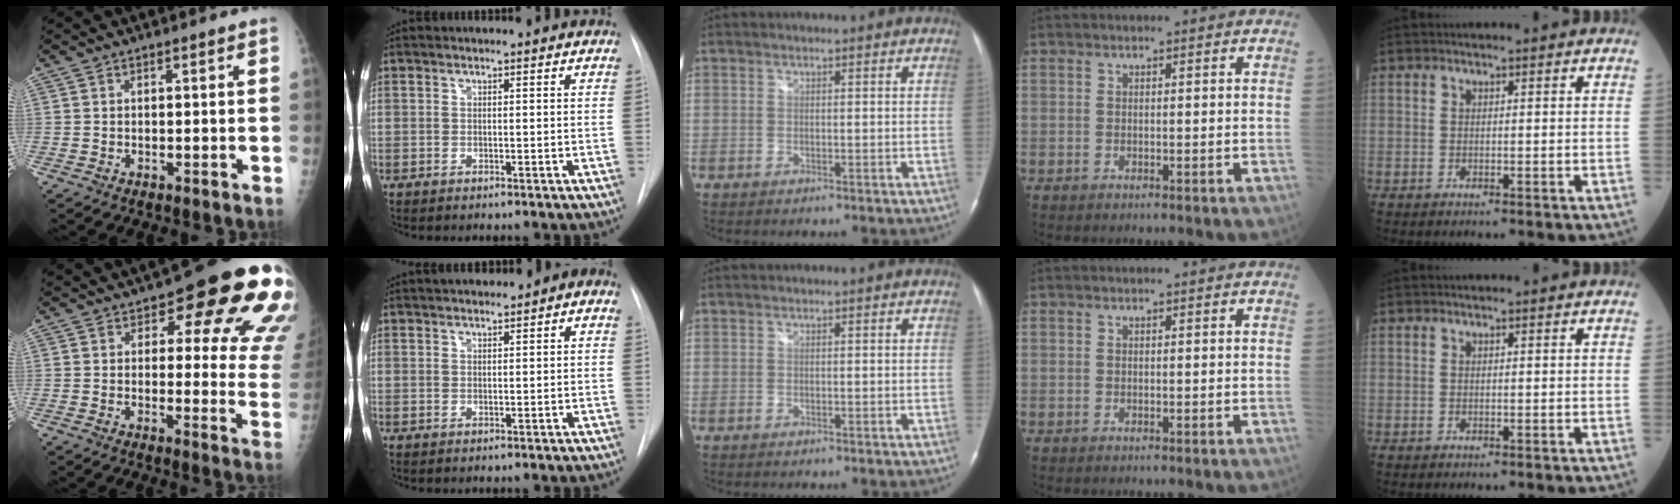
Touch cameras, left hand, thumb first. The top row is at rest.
{"thumb": {"total": 19.5, "force": [9.3, 7.8, 15.2], "torque": [-0.137, -0.040, 0.100]}, "index": {"total": 4.7, "force": [2.1, 1.8, 3.8], "torque": [-0.059, 0.018, 0.027]}}